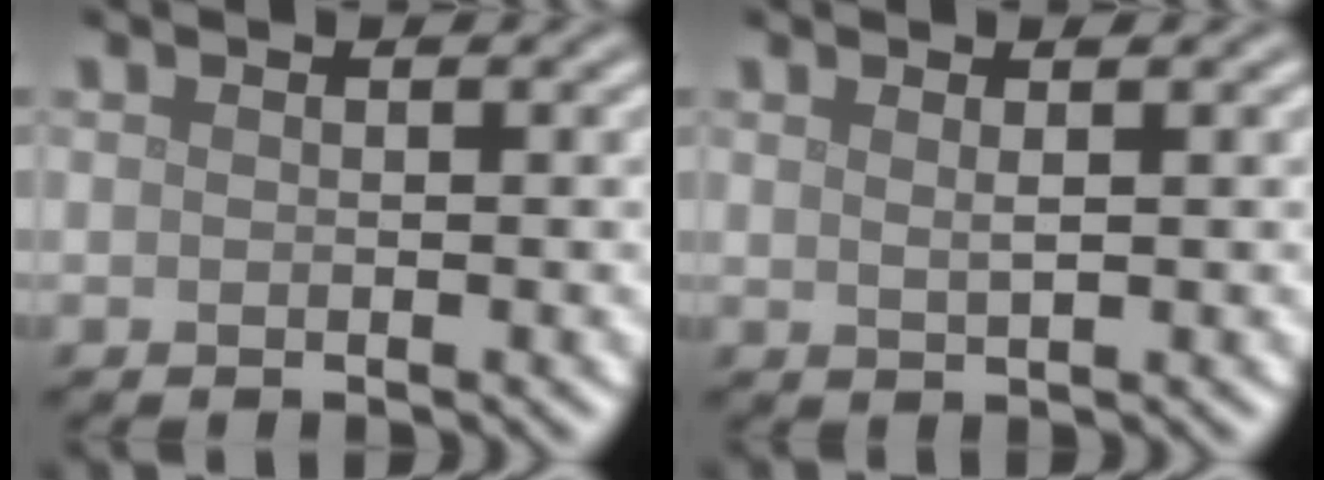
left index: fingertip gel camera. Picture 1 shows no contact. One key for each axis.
{"total": 1.1, "fx": 0.6, "fy": 0.3, "fz": 0.8, "tx": -0.011, "ty": 0.000, "tz": 0.009}